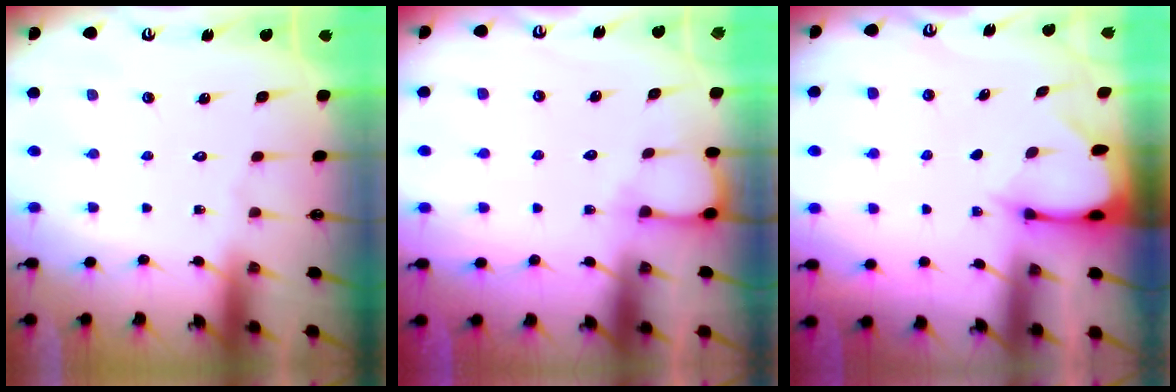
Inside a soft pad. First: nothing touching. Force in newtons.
{"total": 4.6, "press": 4.5, "slide": 0.5}
{"total": 2.4, "press": 2.4, "slide": 0.3}